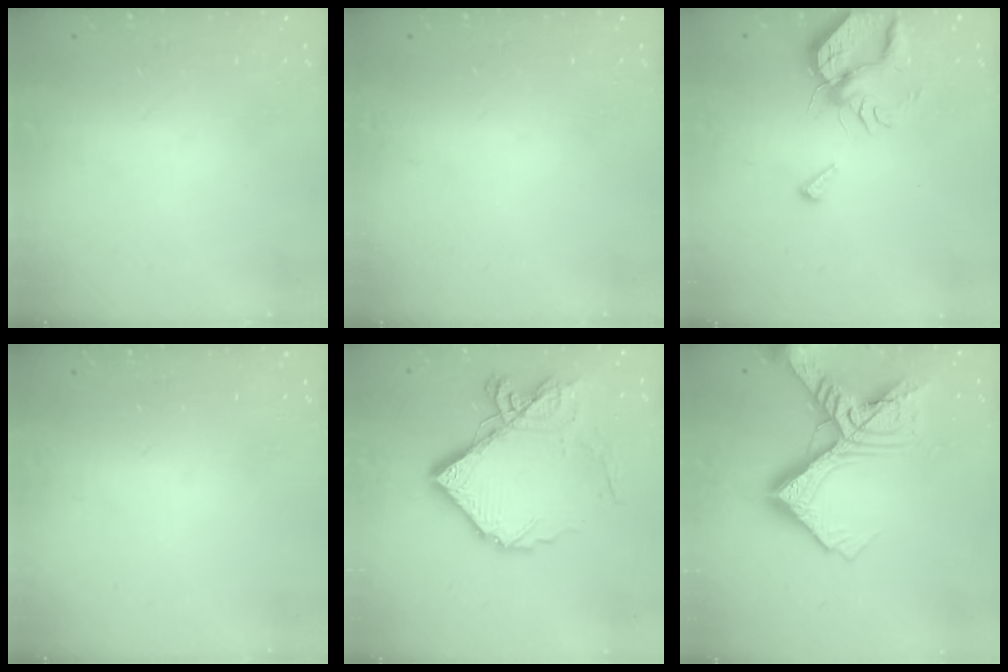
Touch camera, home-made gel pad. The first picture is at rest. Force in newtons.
{"total": 0.0}
{"total": 7.2, "press": 7.2, "slide": 0.2}
{"total": 0.0}
{"total": 19.5, "press": 19.4, "slide": 1.5}
{"total": 20.9, "press": 20.7, "slide": 2.5}